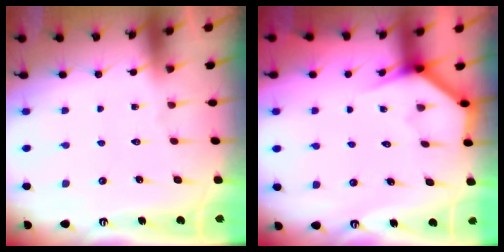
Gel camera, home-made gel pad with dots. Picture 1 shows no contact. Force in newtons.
{"total": 3.7, "press": 3.7, "slide": 0.3}